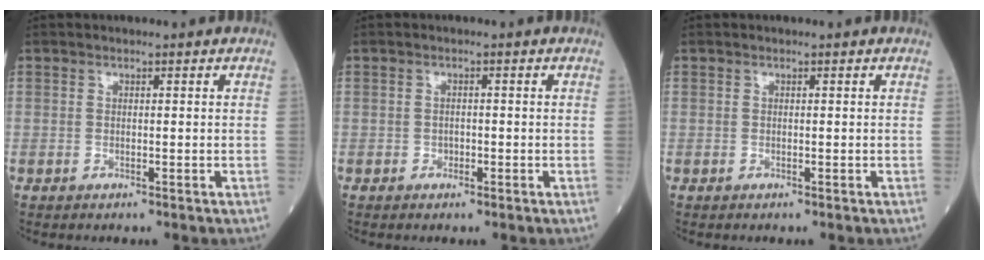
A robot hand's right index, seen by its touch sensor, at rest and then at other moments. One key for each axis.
{"total": 1.0, "fx": -0.5, "fy": 0.8, "fz": 0.3, "tx": -0.005, "ty": 0.002, "tz": -0.008}
{"total": 0.0}